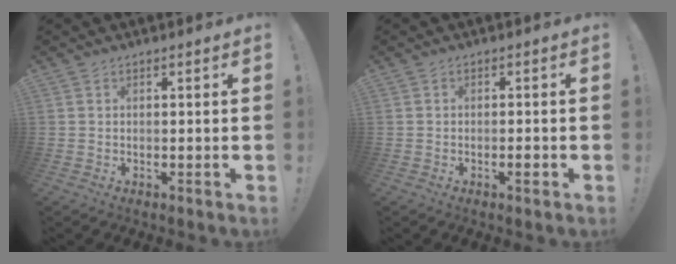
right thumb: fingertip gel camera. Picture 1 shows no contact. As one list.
[{"total": 2.2, "force": [-0.9, 0.4, 2.0], "torque": [-0.019, -0.001, -0.017]}]